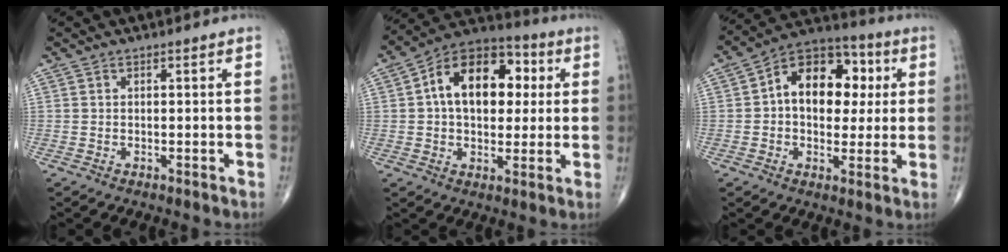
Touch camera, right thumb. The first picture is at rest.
{"total": 17.4, "force": [3.2, 11.0, 13.0], "torque": [-0.167, 0.021, 0.043]}
{"total": 15.9, "force": [2.5, 10.8, 11.5], "torque": [-0.126, 0.022, 0.029]}